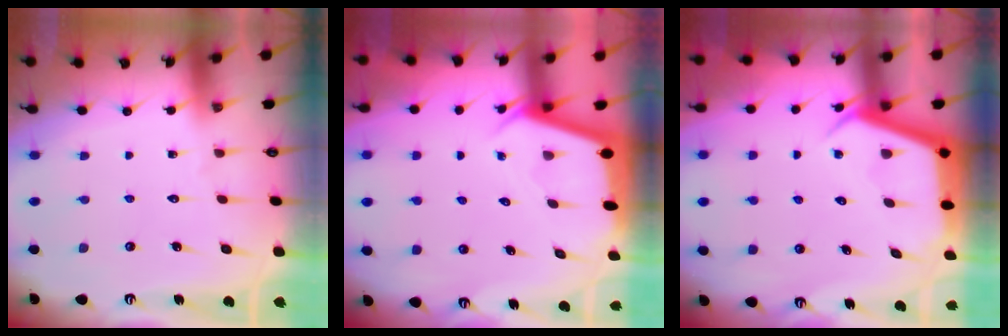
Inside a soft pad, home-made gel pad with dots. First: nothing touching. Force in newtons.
{"total": 2.4, "press": 2.4, "slide": 0.2}
{"total": 5.4, "press": 5.4, "slide": 0.4}